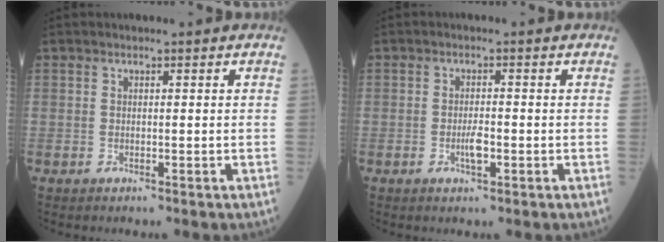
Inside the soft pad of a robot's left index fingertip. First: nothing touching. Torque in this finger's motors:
{"motor_torque": [0.29, 0.06, 0.05, 0.04]}